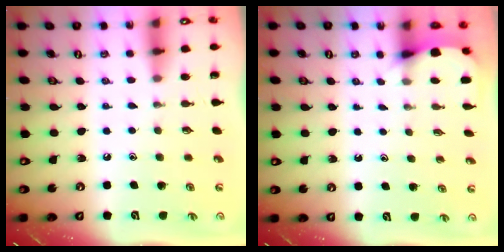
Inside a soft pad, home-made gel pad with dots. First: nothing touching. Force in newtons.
{"total": 2.8, "press": 2.8, "slide": 0.3}